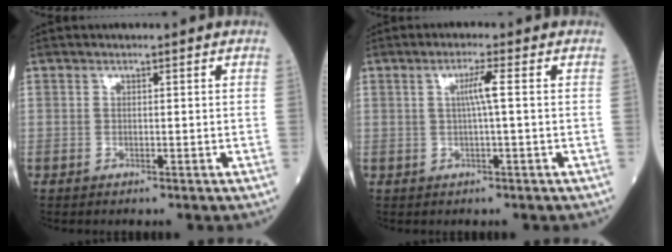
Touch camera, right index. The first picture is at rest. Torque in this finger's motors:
{"motor_torque": [0.39, -0.05, 0.10, 0.08]}